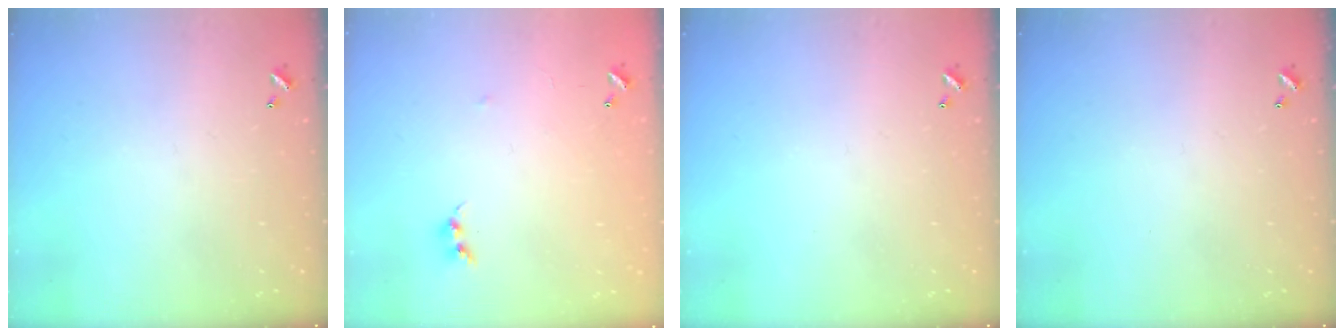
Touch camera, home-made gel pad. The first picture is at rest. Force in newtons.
{"total": 5.2, "press": 5.2, "slide": 0.6}
{"total": 0.0}
{"total": 0.0}